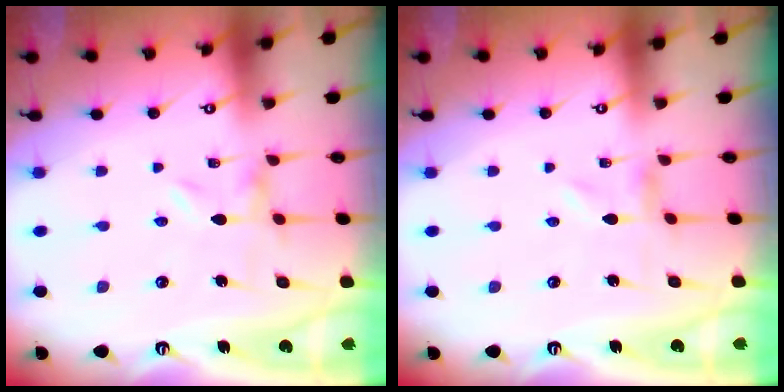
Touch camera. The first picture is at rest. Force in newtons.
{"total": 0.0}